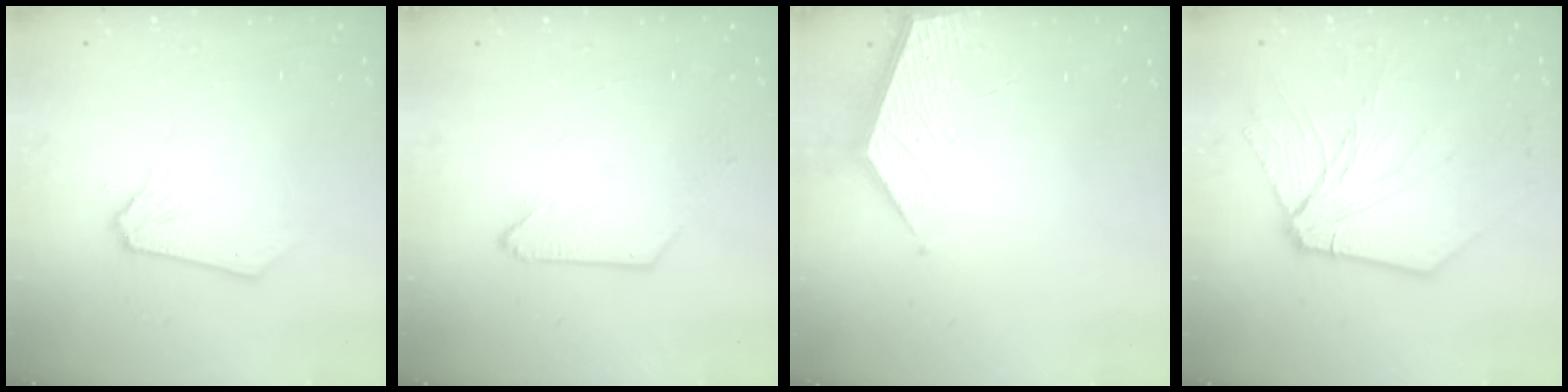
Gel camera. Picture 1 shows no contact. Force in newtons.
{"total": 0.0}
{"total": 2.4, "press": 2.4, "slide": 0.2}
{"total": 9.0, "press": 8.9, "slide": 1.3}